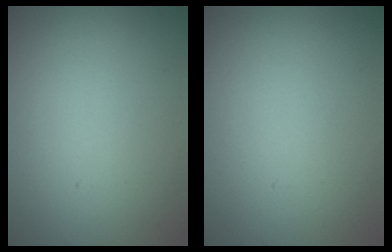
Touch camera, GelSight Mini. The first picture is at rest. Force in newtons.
{"total": 0.0}